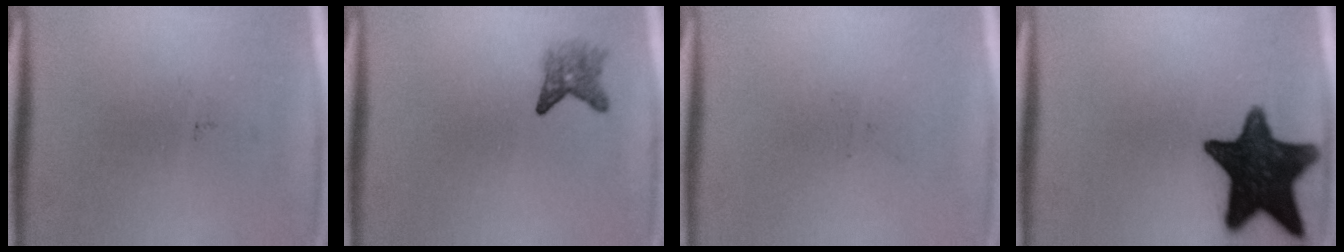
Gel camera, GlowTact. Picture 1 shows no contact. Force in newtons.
{"total": 2.4}
{"total": 0.0}
{"total": 17.3}